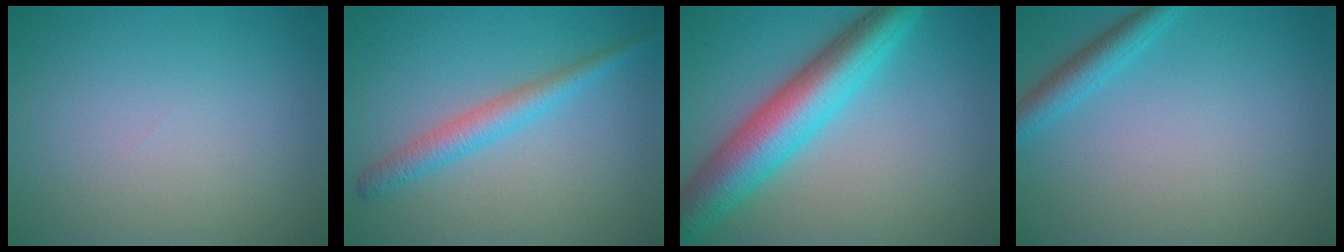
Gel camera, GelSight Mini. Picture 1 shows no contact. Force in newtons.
{"total": 2.9, "press": 2.9, "slide": 0.0}
{"total": 8.1, "press": 8.1, "slide": 0.3}
{"total": 2.5, "press": 2.4, "slide": 0.1}